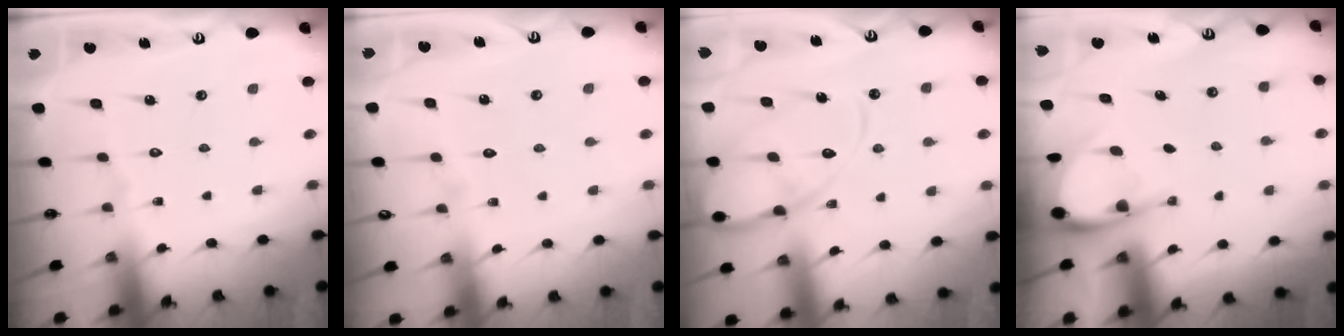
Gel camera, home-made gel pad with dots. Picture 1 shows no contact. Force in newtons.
{"total": 2.1, "press": 2.1, "slide": 0.2}
{"total": 13.3, "press": 13.2, "slide": 1.2}
{"total": 4.2, "press": 4.2, "slide": 0.3}